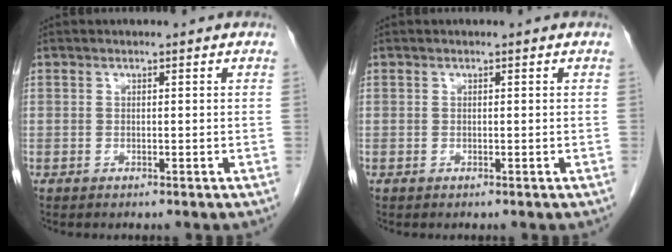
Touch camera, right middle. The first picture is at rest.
{"total": 0.0}